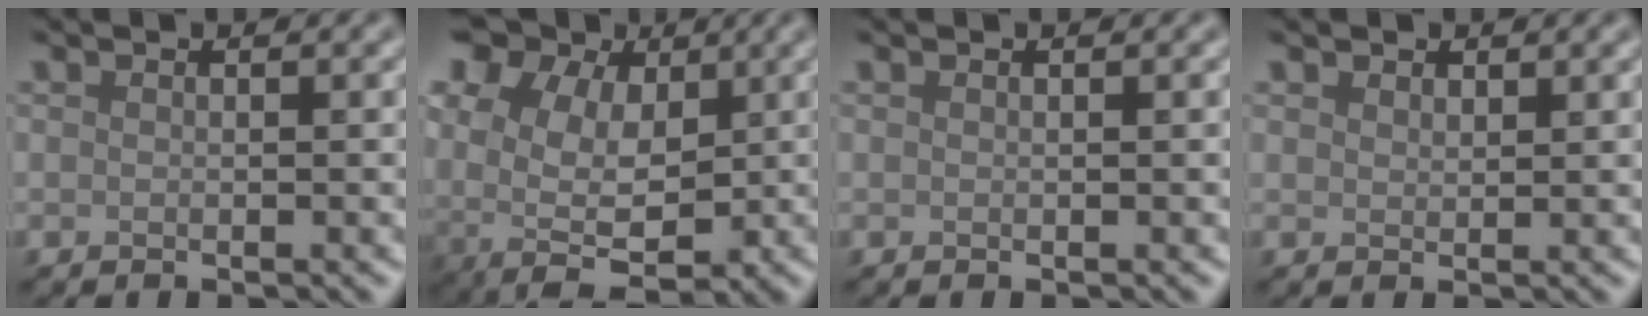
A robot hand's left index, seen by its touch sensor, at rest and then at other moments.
{"total": 14.9, "force": [5.1, 11.0, 8.7], "torque": [-0.150, 0.035, 0.073]}
{"total": 0.0}
{"total": 1.1, "force": [0.9, 0.5, 0.2], "torque": [-0.004, 0.000, 0.017]}